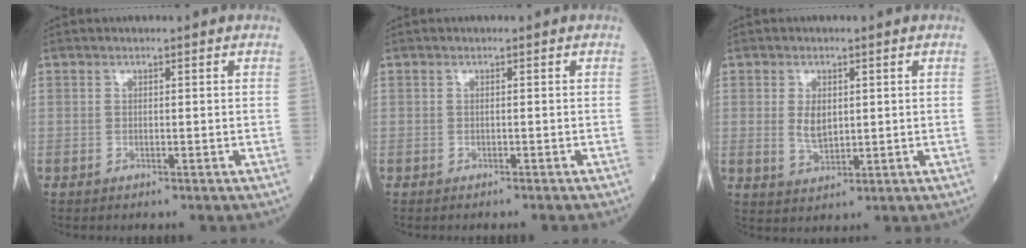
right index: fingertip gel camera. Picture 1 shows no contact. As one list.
[{"total": 1.9, "force": [-1.7, -0.2, 0.7], "torque": [-0.006, 0.001, -0.023]}, {"total": 3.7, "force": [0.6, 2.0, 3.1], "torque": [-0.059, -0.003, 0.017]}]